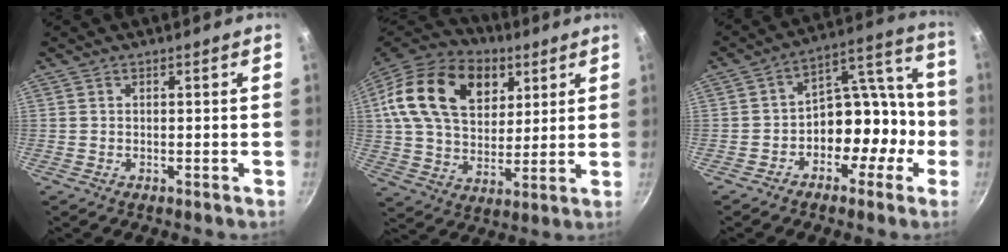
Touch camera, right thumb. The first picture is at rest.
{"total": 25.4, "force": [9.5, 17.0, 16.3], "torque": [-0.274, -0.001, 0.159]}
{"total": 13.1, "force": [-4.5, 9.2, 8.1], "torque": [-0.049, 0.095, -0.067]}